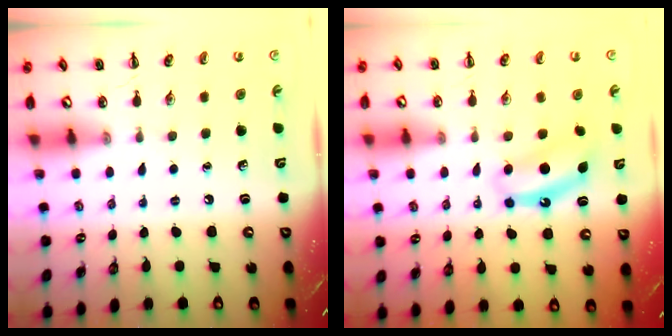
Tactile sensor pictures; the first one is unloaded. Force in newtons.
{"total": 6.4, "press": 6.4, "slide": 1.0}